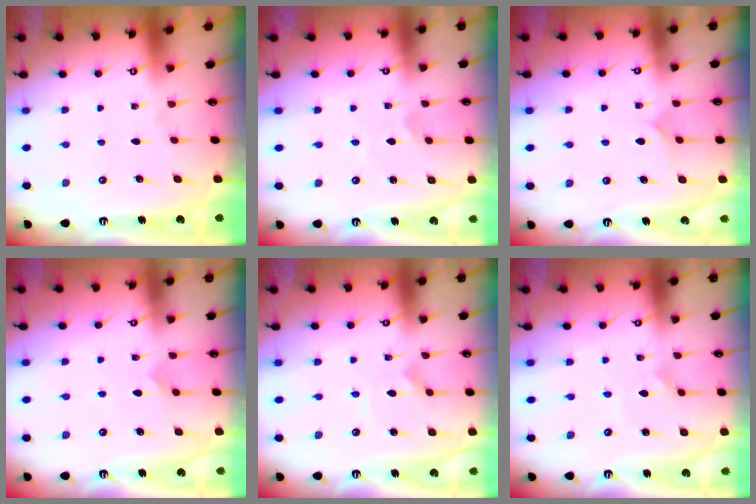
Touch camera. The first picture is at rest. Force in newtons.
{"total": 1.6, "press": 1.6, "slide": 0.3}
{"total": 5.7, "press": 5.7, "slide": 0.4}
{"total": 5.4, "press": 5.4, "slide": 0.2}
{"total": 2.9, "press": 2.9, "slide": 0.0}
{"total": 1.8, "press": 1.8, "slide": 0.1}